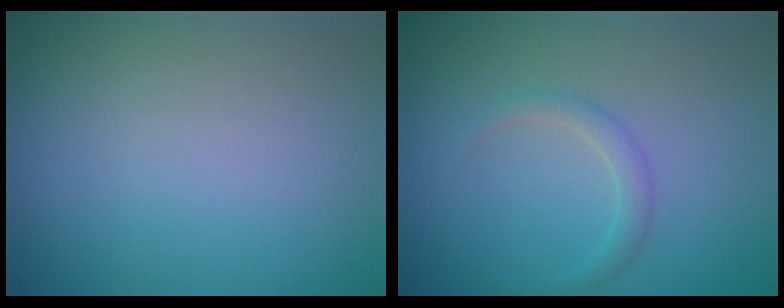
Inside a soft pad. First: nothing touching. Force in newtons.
{"total": 1.2, "press": 1.2, "slide": 0.1}